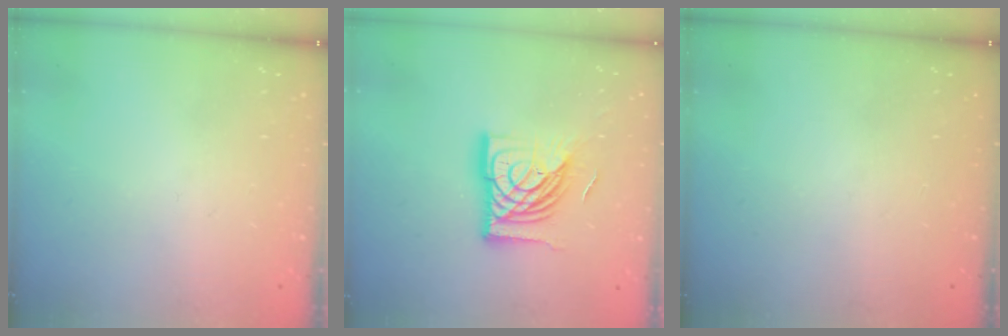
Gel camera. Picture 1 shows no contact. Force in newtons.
{"total": 19.6, "press": 19.5, "slide": 2.2}
{"total": 0.0}